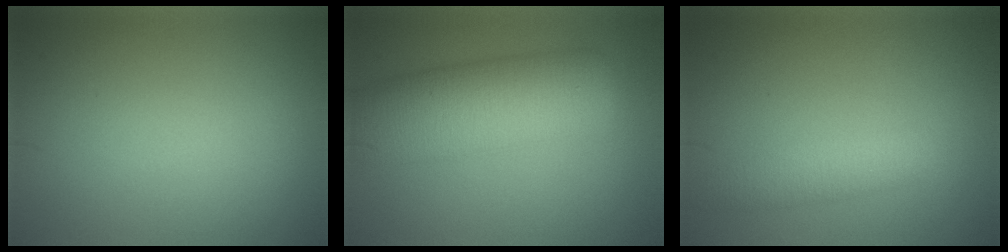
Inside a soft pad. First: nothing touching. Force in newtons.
{"total": 8.7, "press": 8.7, "slide": 0.3}
{"total": 3.0, "press": 3.0, "slide": 0.1}